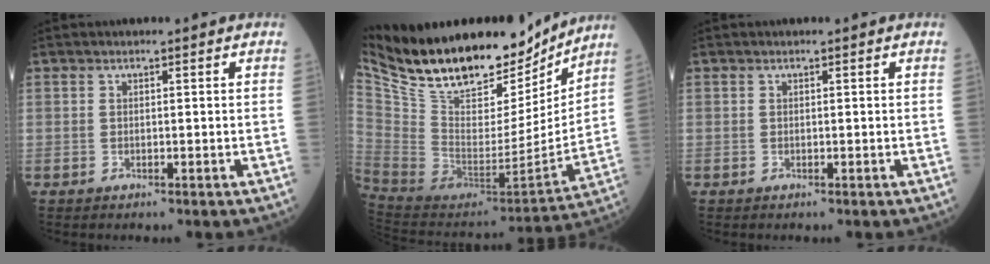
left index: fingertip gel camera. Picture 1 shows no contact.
{"total": 27.9, "force": [22.8, 9.0, 13.3], "torque": [-0.253, -0.016, 0.366]}
{"total": 0.0}